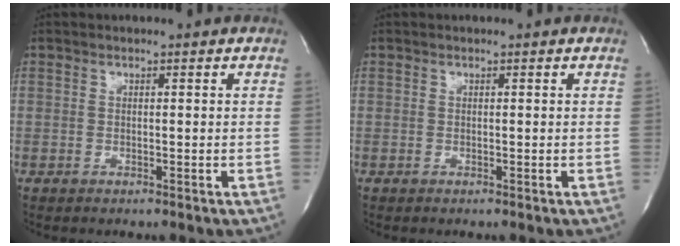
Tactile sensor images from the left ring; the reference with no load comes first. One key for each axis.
{"total": 0.0}